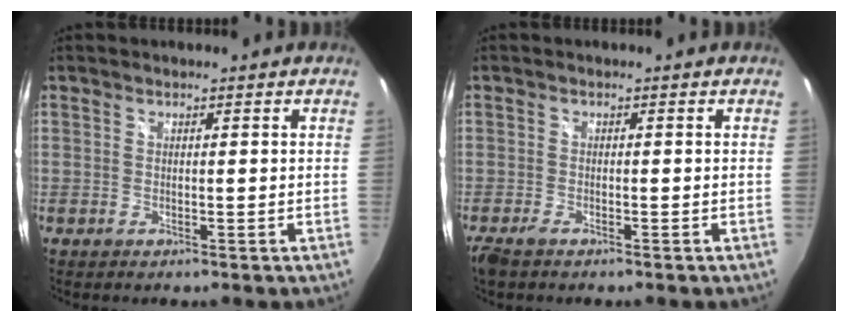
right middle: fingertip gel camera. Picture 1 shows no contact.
{"total": 3.4, "force": [-2.6, 1.1, 2.0], "torque": [-0.047, -0.014, -0.048]}